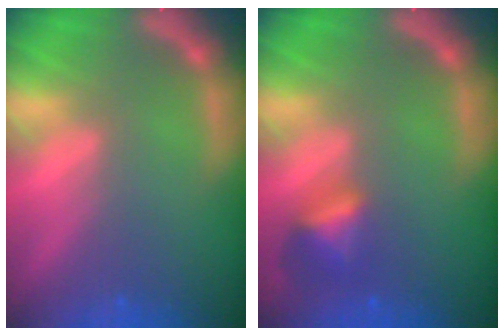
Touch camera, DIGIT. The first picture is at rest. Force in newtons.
{"total": 2.9}